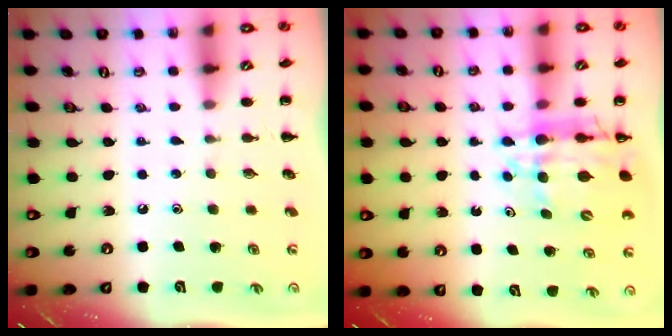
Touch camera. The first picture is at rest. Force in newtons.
{"total": 9.9, "press": 9.5, "slide": 2.6}